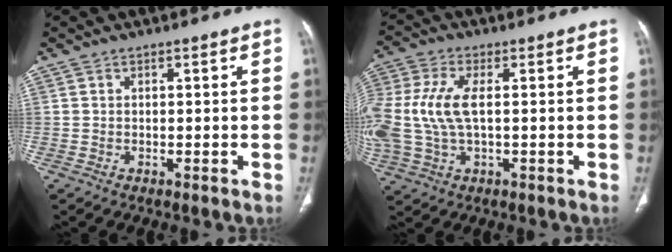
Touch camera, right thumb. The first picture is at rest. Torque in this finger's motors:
{"motor_torque": [2.47, 2.54, 1.39, -0.24, 0.40]}